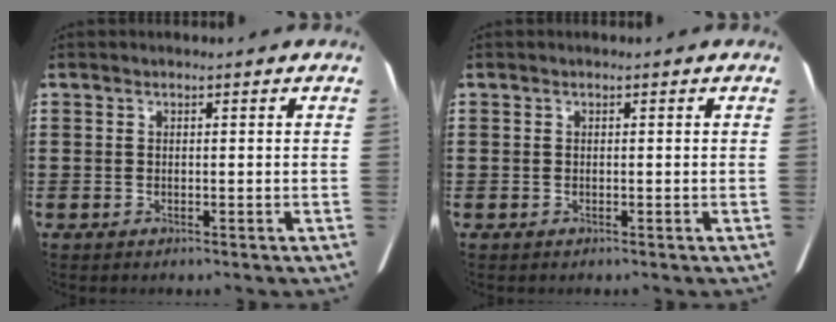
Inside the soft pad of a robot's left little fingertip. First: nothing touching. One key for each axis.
{"total": 0.0}